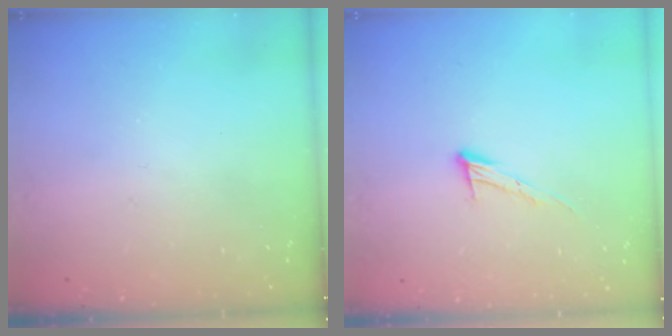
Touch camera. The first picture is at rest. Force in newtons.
{"total": 8.4, "press": 8.4, "slide": 0.4}